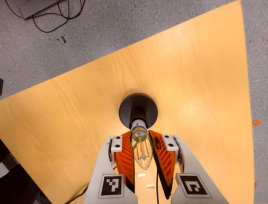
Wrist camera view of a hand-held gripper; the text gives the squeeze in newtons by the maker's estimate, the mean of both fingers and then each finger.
{"total": 19.0, "left": 19.2, "right": 18.8}